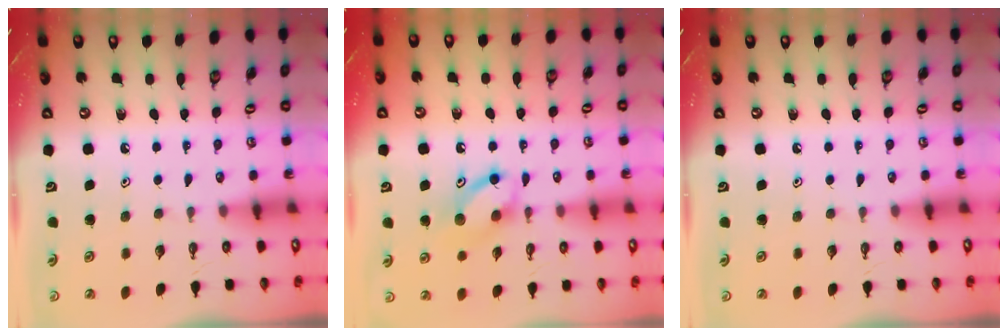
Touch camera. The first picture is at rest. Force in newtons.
{"total": 9.1, "press": 9.1, "slide": 1.2}
{"total": 0.0}